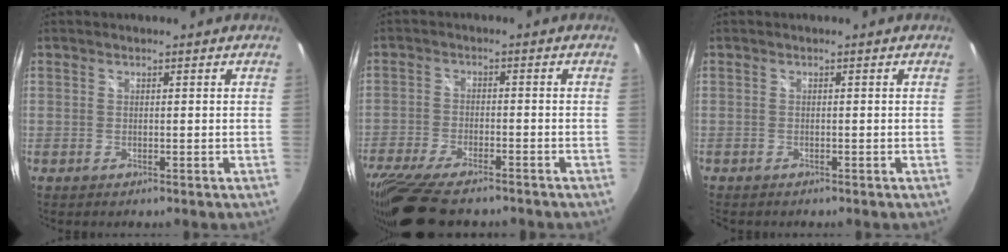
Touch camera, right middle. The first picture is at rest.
{"total": 16.5, "force": [-13.3, 4.6, 8.6], "torque": [-0.193, -0.050, -0.225]}
{"total": 1.0, "force": [-0.9, 0.3, 0.2], "torque": [-0.008, -0.004, -0.015]}